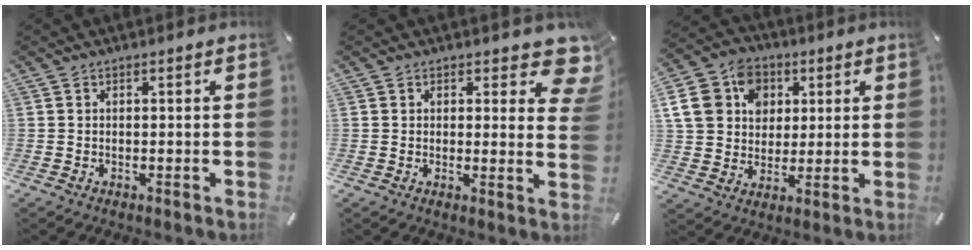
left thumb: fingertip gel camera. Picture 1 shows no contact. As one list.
[{"total": 7.1, "force": [4.1, 3.6, 4.6], "torque": [-0.039, -0.027, 0.067]}, {"total": 13.4, "force": [3.6, 11.6, 5.6], "torque": [-0.113, 0.007, 0.071]}]